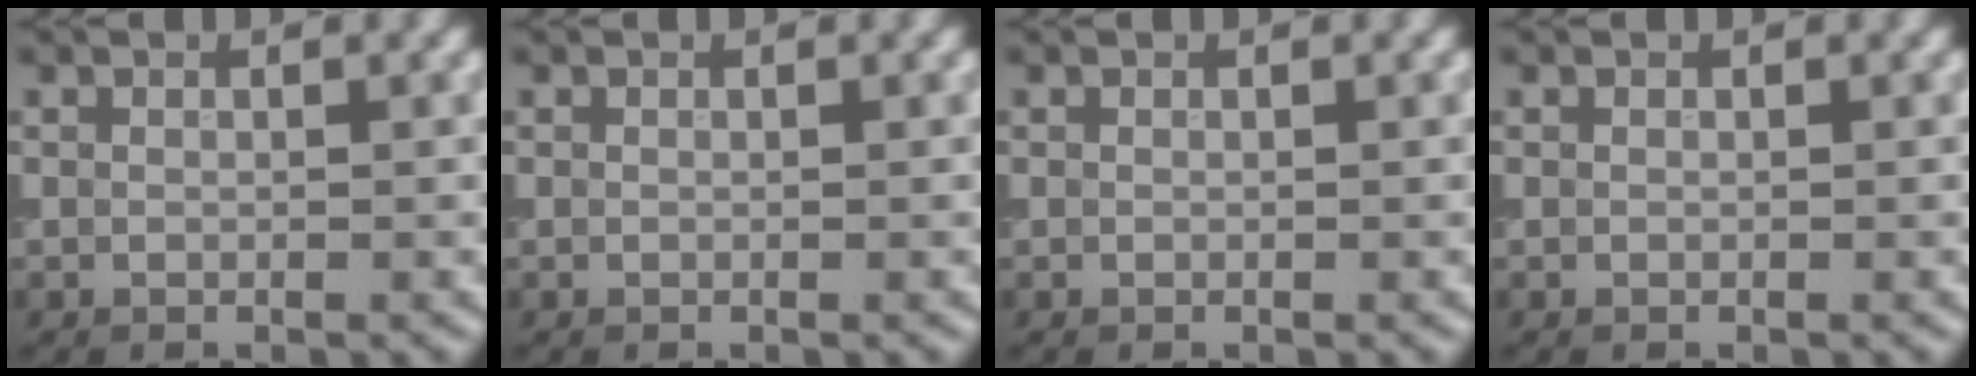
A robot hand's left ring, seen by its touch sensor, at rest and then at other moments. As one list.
[{"total": 0.0}, {"total": 0.0}, {"total": 0.0}]